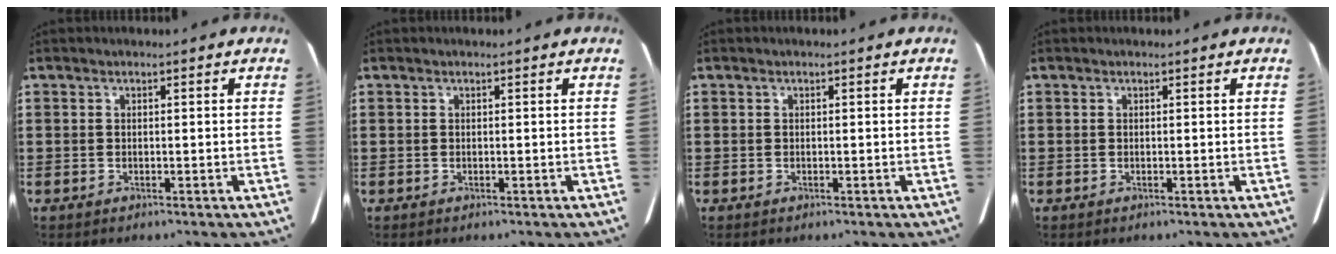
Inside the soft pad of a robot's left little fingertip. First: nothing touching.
{"total": 0.0}
{"total": 0.0}
{"total": 0.0}